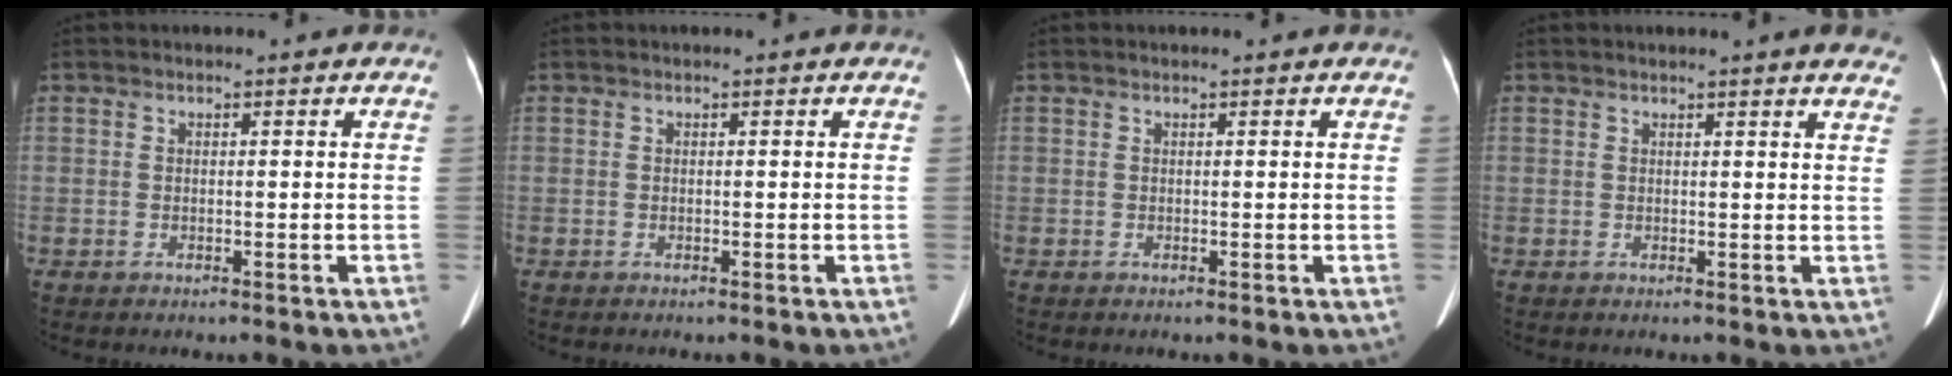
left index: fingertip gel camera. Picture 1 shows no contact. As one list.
[{"total": 0.0}, {"total": 0.7, "force": [0.6, 0.0, 0.3], "torque": [-0.004, 0.009, 0.008]}, {"total": 8.3, "force": [7.3, 0.7, 3.8], "torque": [-0.031, -0.007, 0.059]}]